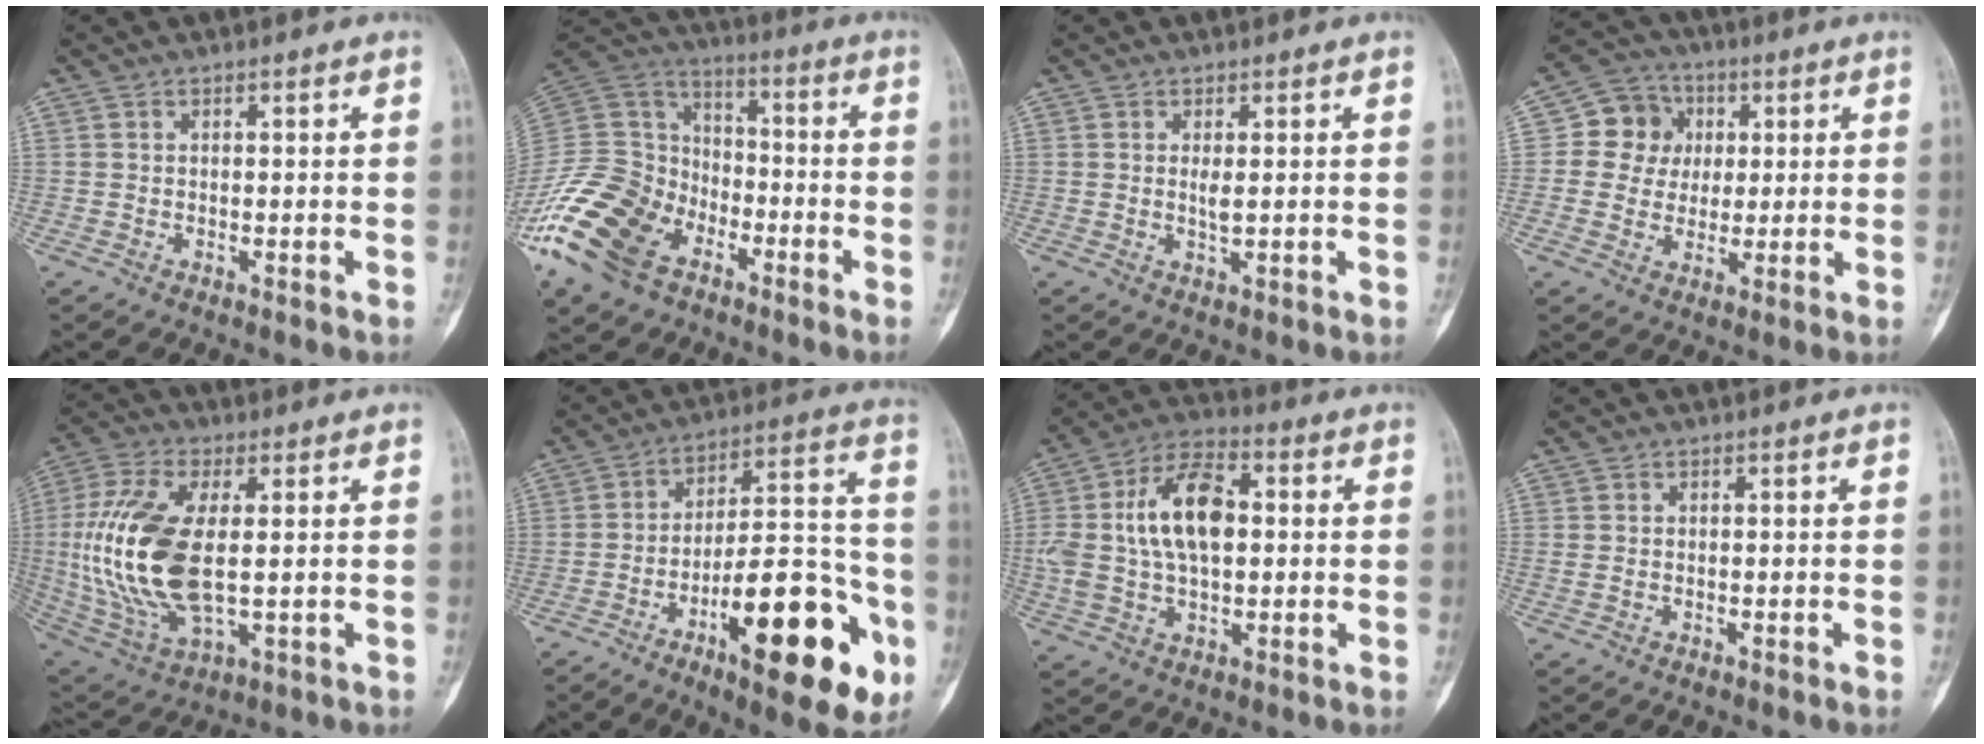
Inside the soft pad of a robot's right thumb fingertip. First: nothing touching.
{"total": 22.8, "force": [-11.5, 14.7, 13.0], "torque": [-0.282, 0.058, -0.216]}
{"total": 1.6, "force": [0.3, 0.3, 1.6], "torque": [-0.034, -0.005, 0.008]}
{"total": 9.0, "force": [1.6, 8.3, 3.2], "torque": [-0.011, 0.005, 0.020]}
{"total": 19.8, "force": [0.5, 9.4, 17.5], "torque": [-0.380, -0.008, 0.020]}
{"total": 24.2, "force": [-10.1, 8.4, 20.4], "torque": [-0.264, 0.056, -0.143]}
{"total": 15.3, "force": [1.6, 8.6, 12.6], "torque": [-0.235, 0.023, 0.027]}
{"total": 0.7, "force": [0.1, 0.0, 0.7], "torque": [-0.024, 0.006, 0.006]}